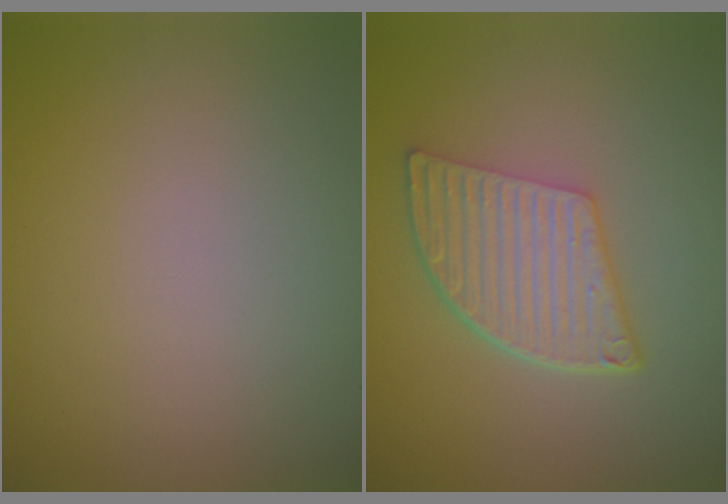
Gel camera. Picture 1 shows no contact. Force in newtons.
{"total": 5.8, "press": 4.3, "slide": 3.9}